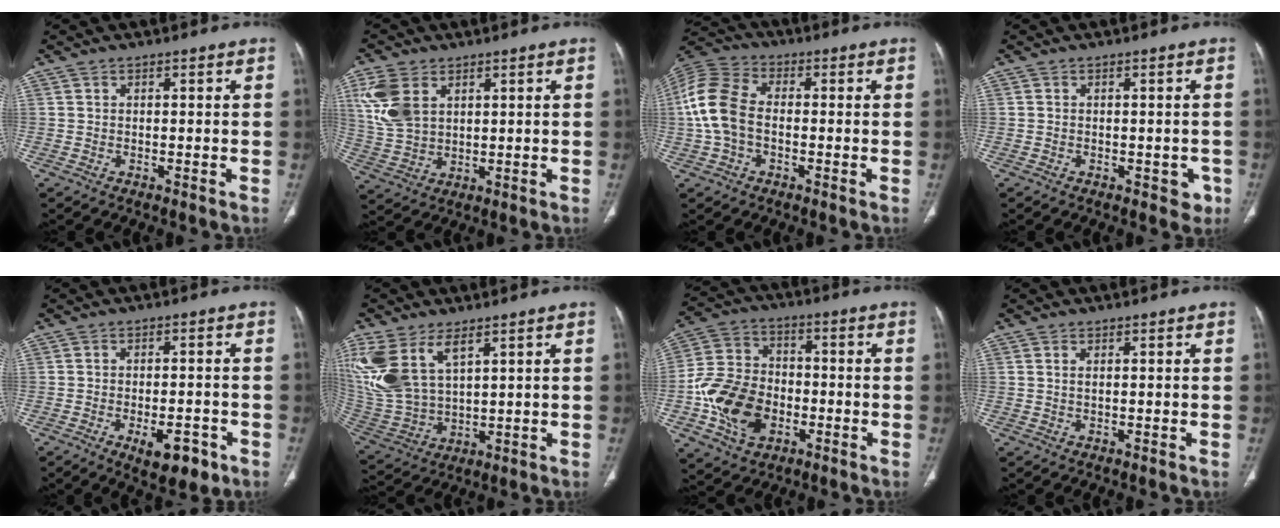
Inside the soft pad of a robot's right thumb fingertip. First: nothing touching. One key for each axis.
{"total": 10.1, "fx": 3.9, "fy": 6.5, "fz": 6.6, "tx": -0.144, "ty": -0.006, "tz": 0.087}
{"total": 11.7, "fx": -0.9, "fy": 7.9, "fz": 8.7, "tx": -0.190, "ty": 0.030, "tz": -0.025}
{"total": 2.6, "fx": -1.0, "fy": 1.8, "fz": 1.6, "tx": 0.002, "ty": 0.005, "tz": -0.010}
{"total": 7.8, "fx": -3.6, "fy": 3.5, "fz": 5.9, "tx": -0.074, "ty": 0.011, "tz": -0.044}
{"total": 16.5, "fx": 7.5, "fy": 8.9, "fz": 11.7, "tx": -0.266, "ty": -0.021, "tz": 0.166}
{"total": 15.4, "fx": -4.2, "fy": 11.3, "fz": 9.7, "tx": -0.159, "ty": 0.024, "tz": -0.074}
{"total": 0.9, "fx": 0.3, "fy": 0.3, "fz": 0.8, "tx": -0.020, "ty": 0.003, "tz": 0.008}